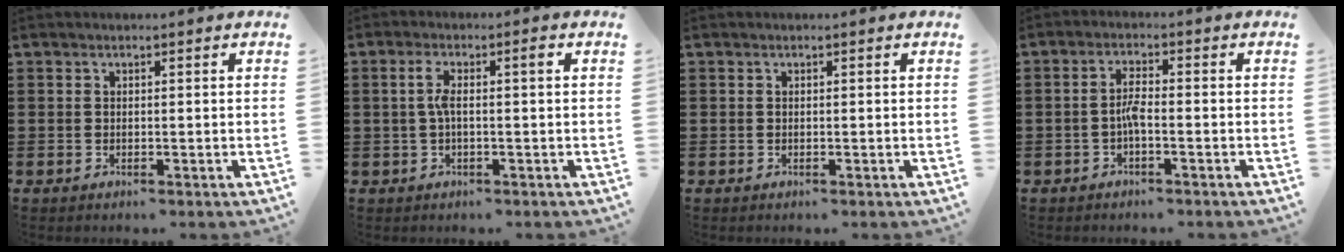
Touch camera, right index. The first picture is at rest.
{"total": 3.7, "force": [0.1, 0.6, 3.7], "torque": [-0.068, 0.005, -0.003]}
{"total": 0.0}
{"total": 2.8, "force": [-0.9, 0.6, 2.6], "torque": [-0.058, 0.000, -0.020]}